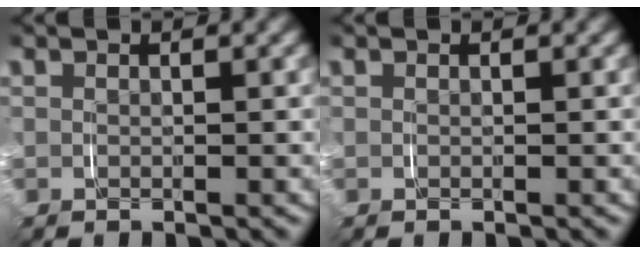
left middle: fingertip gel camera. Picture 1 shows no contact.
{"total": 0.0}